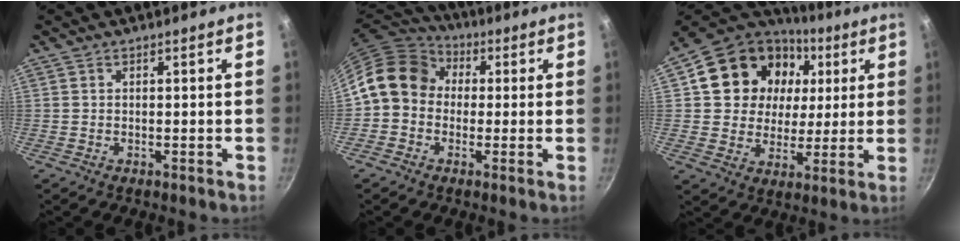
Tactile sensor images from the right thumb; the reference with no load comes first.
{"total": 12.1, "force": [1.1, 10.2, 6.4], "torque": [-0.084, 0.028, -0.005]}
{"total": 19.4, "force": [5.8, 15.8, 9.8], "torque": [-0.160, 0.008, 0.097]}